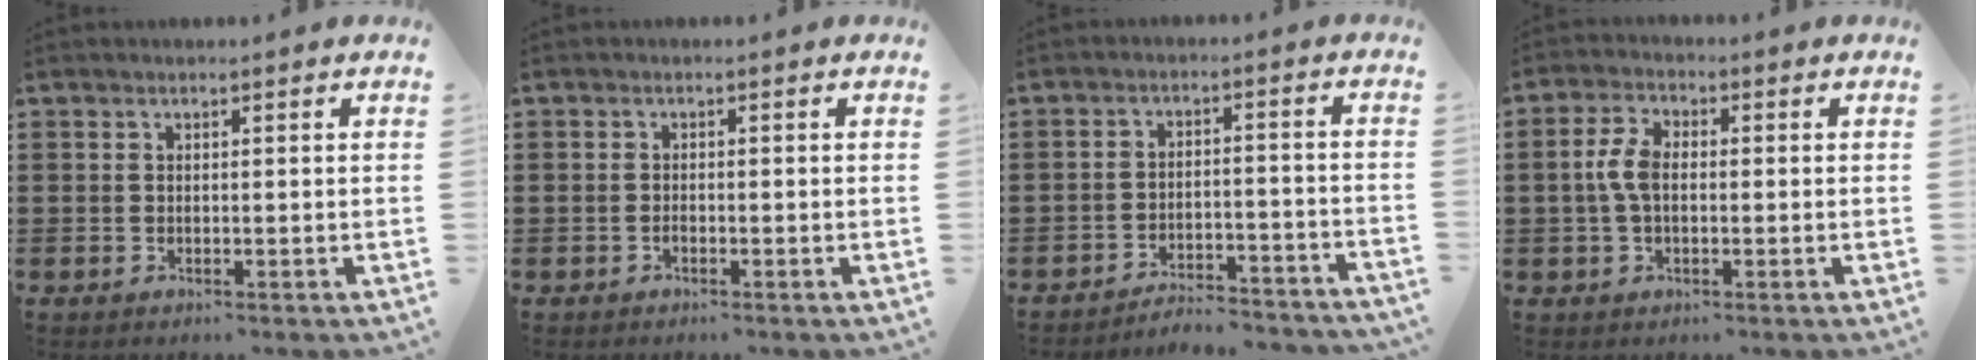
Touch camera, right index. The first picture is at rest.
{"total": 0.7, "force": [-0.6, 0.2, 0.3], "torque": [-0.008, -0.004, -0.011]}
{"total": 4.3, "force": [-4.2, 0.1, 0.7], "torque": [-0.017, 0.002, -0.087]}
{"total": 5.0, "force": [-0.1, 2.7, 4.2], "torque": [-0.105, 0.001, -0.008]}